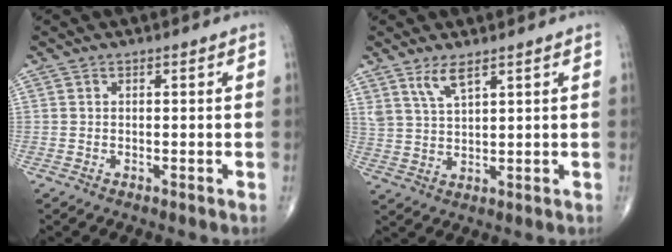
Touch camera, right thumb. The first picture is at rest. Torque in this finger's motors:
{"motor_torque": [-0.06, 0.21, 0.53, 0.46, 0.10]}